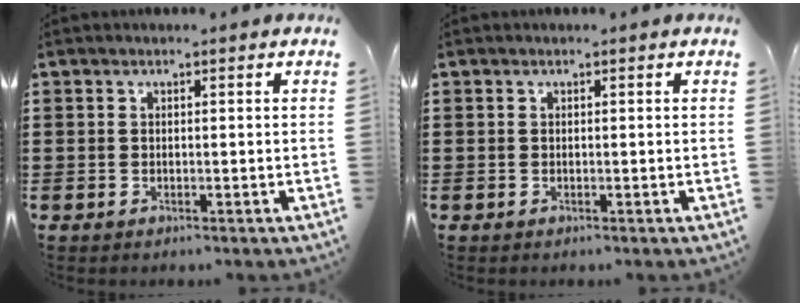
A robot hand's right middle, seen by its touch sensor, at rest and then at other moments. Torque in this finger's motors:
{"motor_torque": [0.00, 0.00, 0.00, 0.00]}